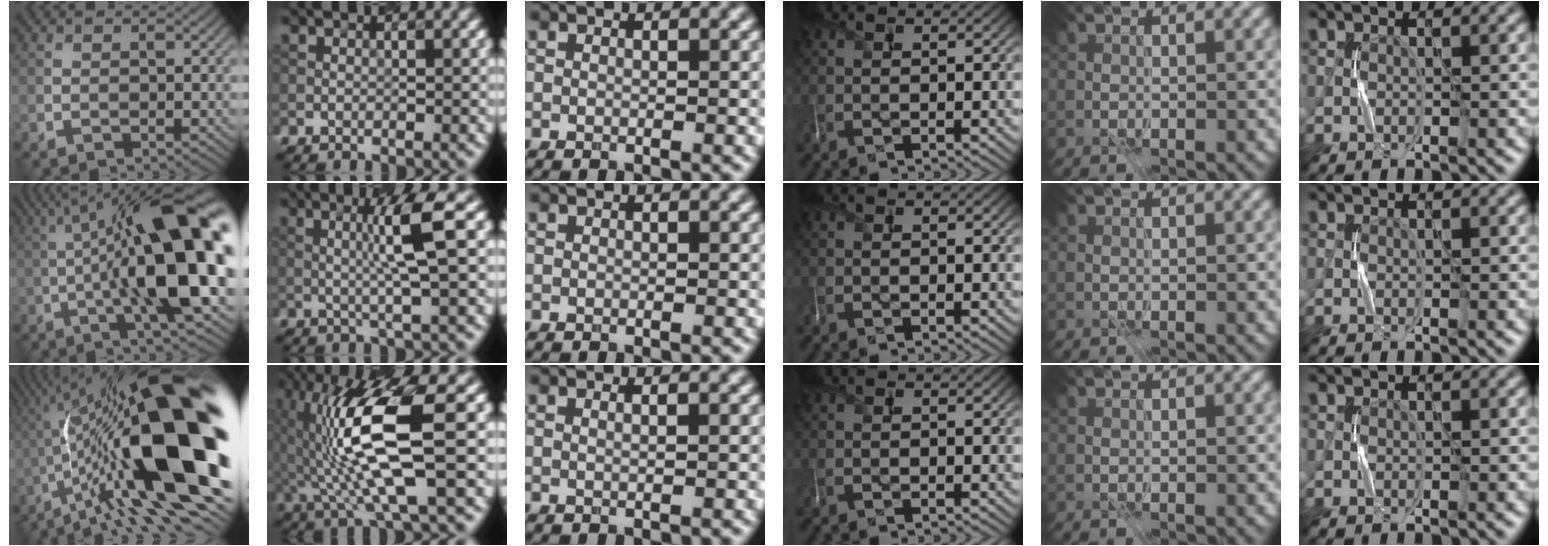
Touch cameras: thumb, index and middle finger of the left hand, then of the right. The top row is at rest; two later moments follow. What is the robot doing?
{"motion": "press", "object": "grip strengthener"}